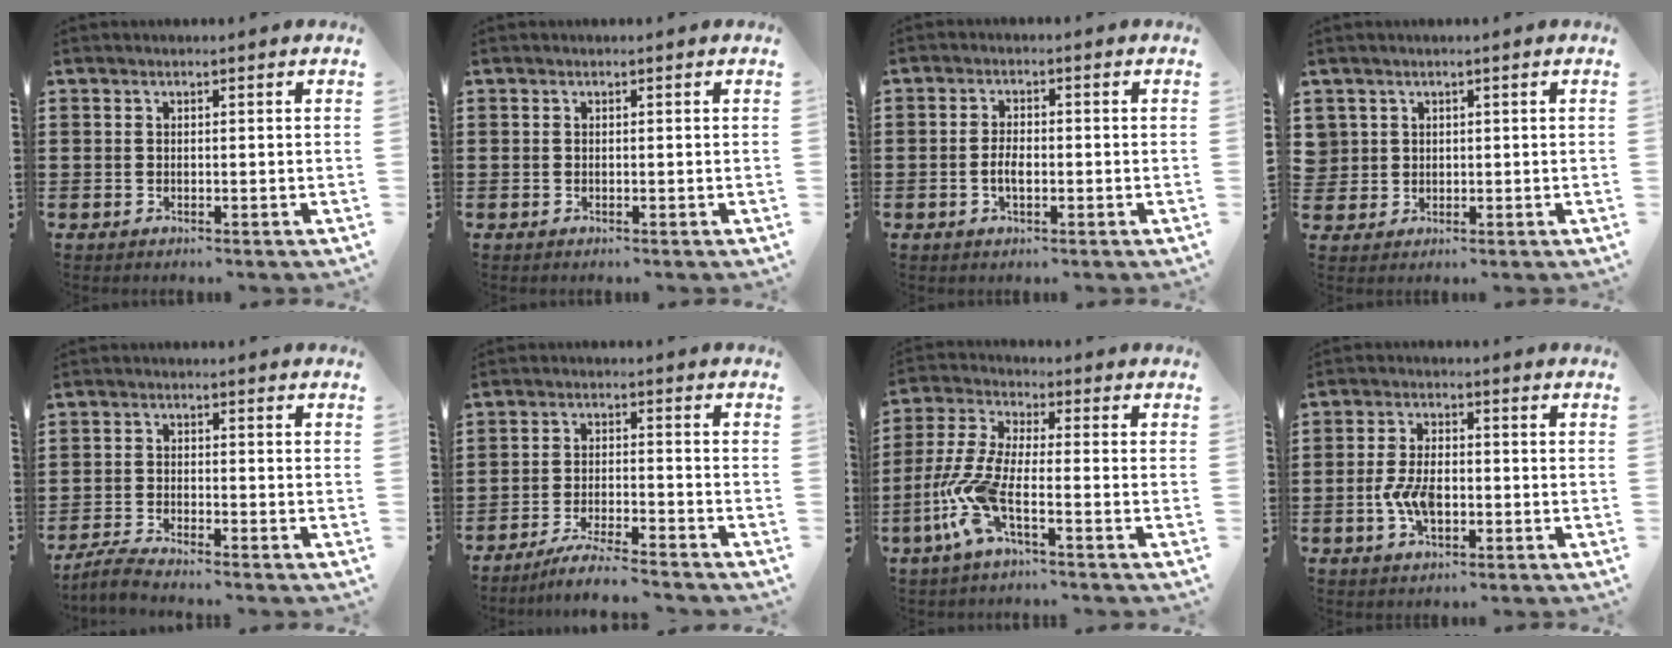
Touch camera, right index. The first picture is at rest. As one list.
[{"total": 0.0}, {"total": 2.9, "force": [-0.7, 1.3, 2.5], "torque": [-0.061, -0.003, -0.017]}, {"total": 2.2, "force": [0.9, 2.0, 0.0], "torque": [-0.011, 0.010, 0.016]}, {"total": 2.9, "force": [-2.8, -0.2, 0.8], "torque": [-0.023, -0.001, -0.059]}, {"total": 4.7, "force": [-4.5, -0.3, 1.6], "torque": [-0.035, -0.006, -0.088]}, {"total": 8.2, "force": [-3.7, 2.4, 6.8], "torque": [-0.188, -0.018, -0.079]}, {"total": 5.6, "force": [-1.3, 2.8, 4.7], "torque": [-0.105, -0.003, -0.024]}]